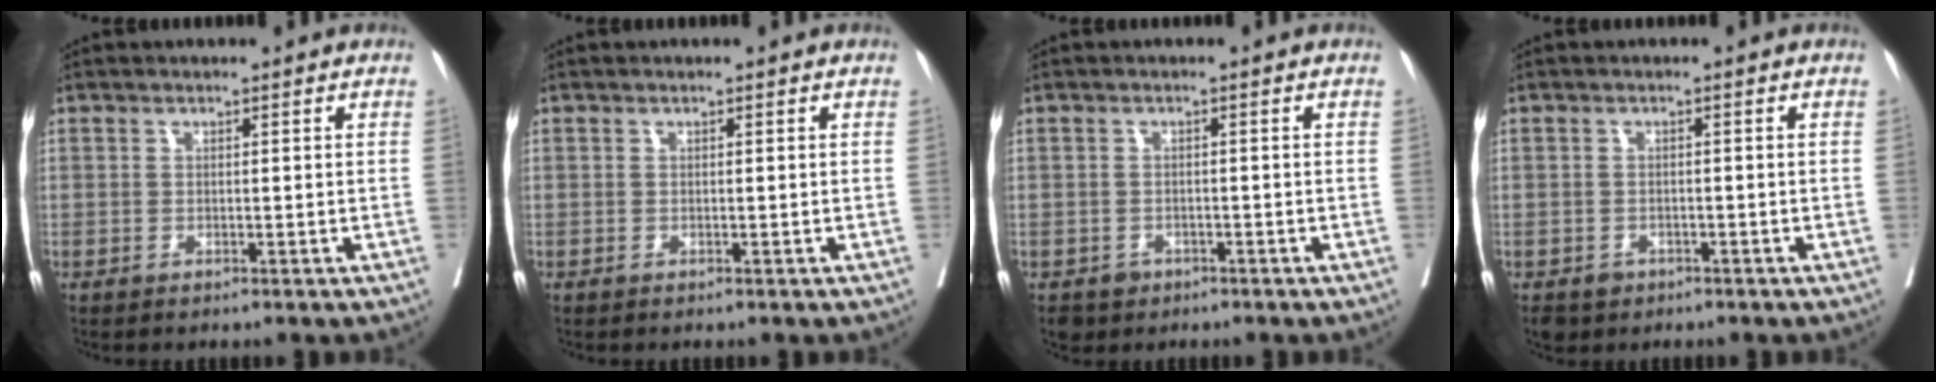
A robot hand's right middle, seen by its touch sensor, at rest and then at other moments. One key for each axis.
{"total": 0.0}
{"total": 2.7, "fx": -1.6, "fy": 2.1, "fz": 0.4, "tx": -0.003, "ty": 0.003, "tz": -0.023}
{"total": 3.1, "fx": -1.9, "fy": 2.4, "fz": 0.6, "tx": -0.007, "ty": 0.001, "tz": -0.028}